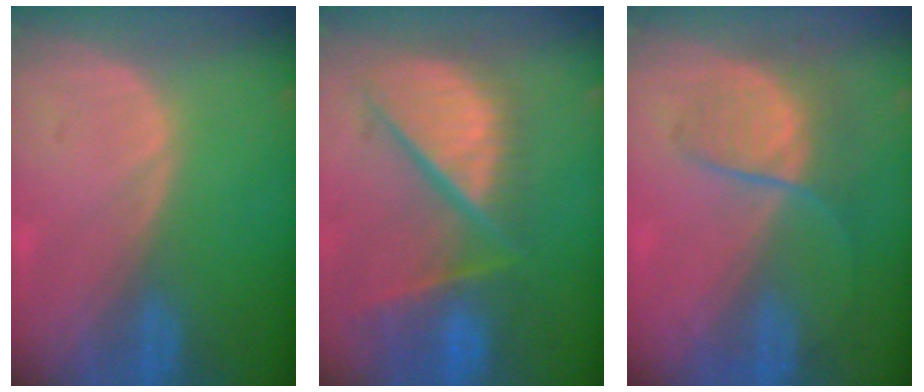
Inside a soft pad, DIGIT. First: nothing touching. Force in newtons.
{"total": 12.4, "press": 10.2, "slide": 7.1}
{"total": 6.4, "press": 5.9, "slide": 2.3}